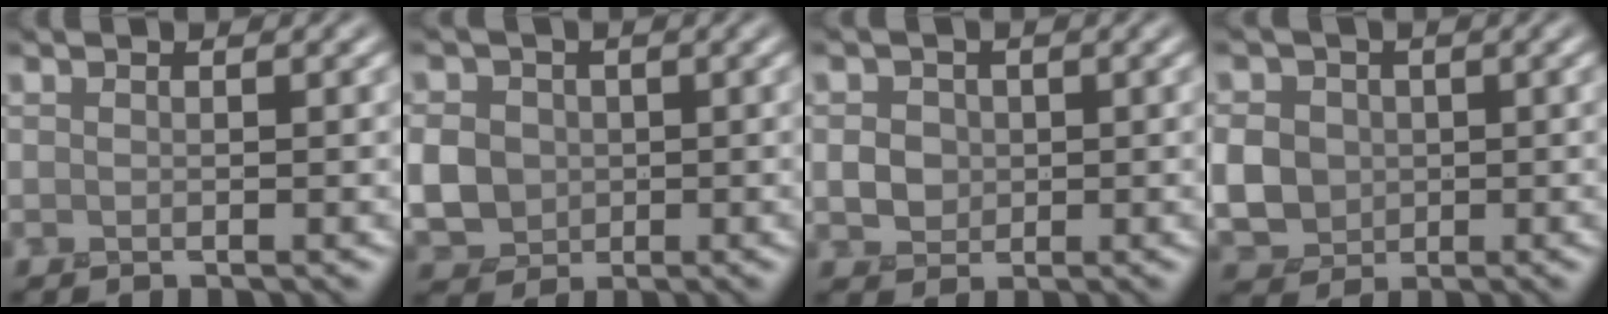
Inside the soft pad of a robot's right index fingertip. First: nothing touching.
{"total": 5.2, "force": [-0.1, 4.6, 2.5], "torque": [-0.068, 0.002, -0.014]}
{"total": 2.3, "force": [0.2, 2.1, 1.0], "torque": [-0.019, -0.001, 0.009]}
{"total": 5.8, "force": [0.0, 5.1, 2.8], "torque": [-0.071, 0.007, -0.016]}